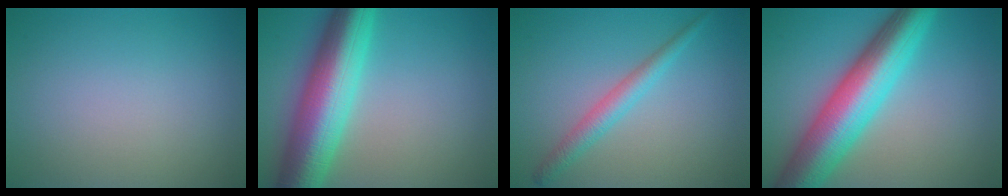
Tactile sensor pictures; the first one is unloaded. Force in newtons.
{"total": 10.5, "press": 10.5, "slide": 0.2}
{"total": 2.4, "press": 2.4, "slide": 0.1}
{"total": 10.3, "press": 10.3, "slide": 0.3}